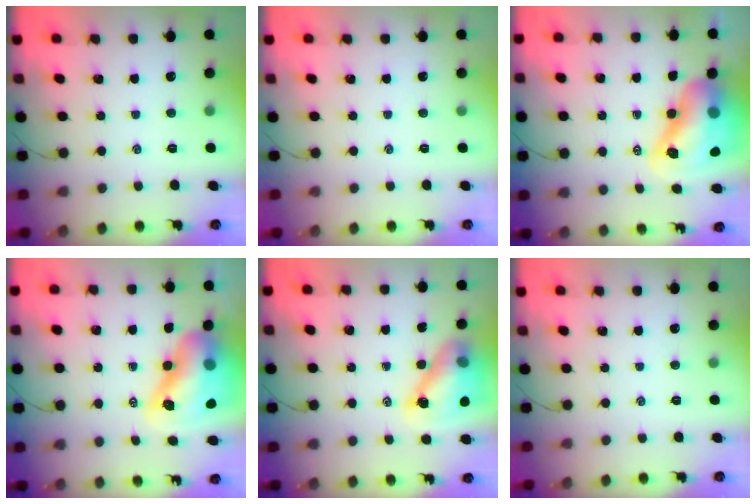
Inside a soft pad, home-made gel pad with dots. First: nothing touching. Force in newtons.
{"total": 0.0}
{"total": 16.4, "press": 15.8, "slide": 4.3}
{"total": 16.4, "press": 15.8, "slide": 4.3}
{"total": 12.3, "press": 11.8, "slide": 3.5}
{"total": 0.0}